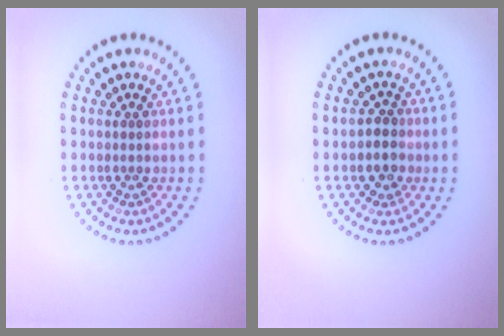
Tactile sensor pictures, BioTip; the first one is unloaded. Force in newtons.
{"total": 2.5, "press": 2.3, "slide": 1.0}